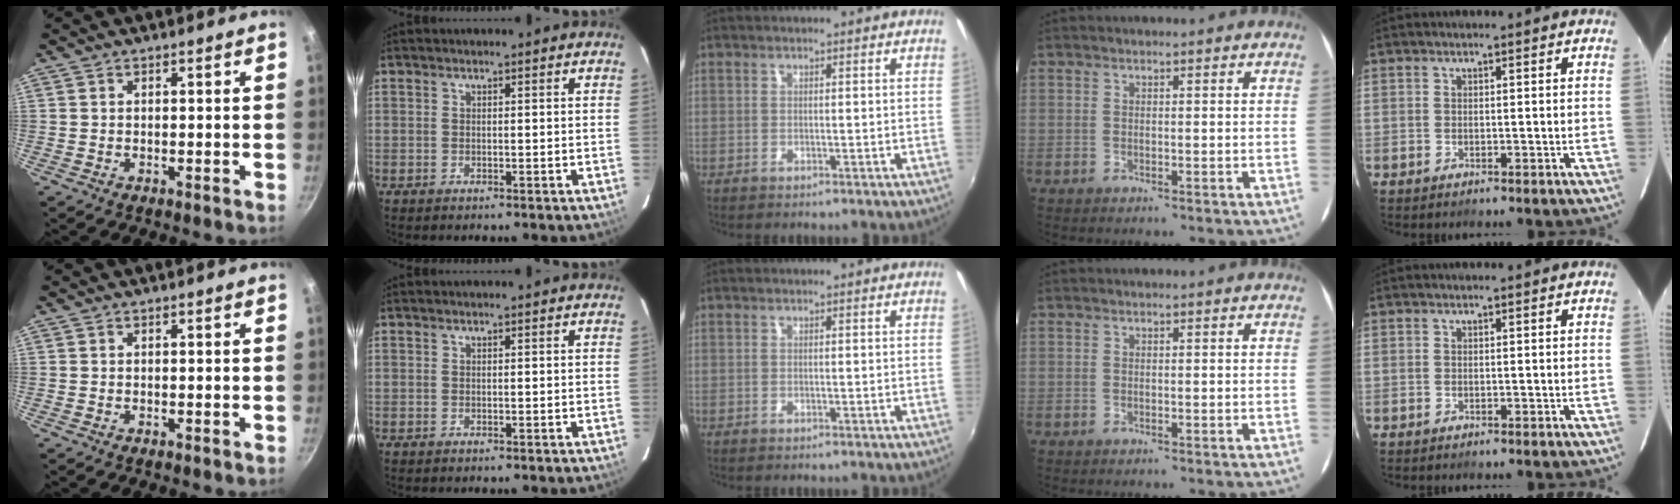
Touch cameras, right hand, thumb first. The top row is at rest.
{}